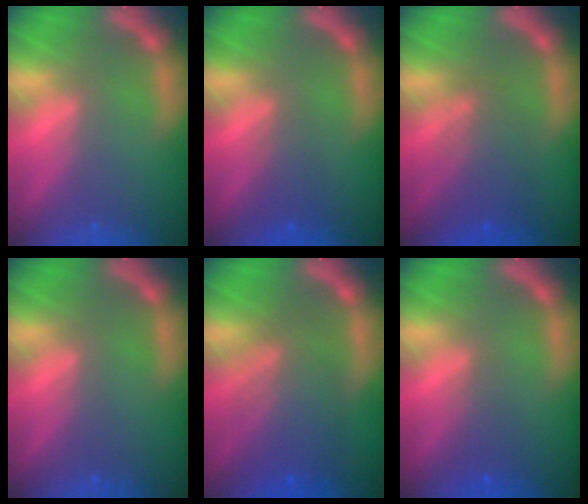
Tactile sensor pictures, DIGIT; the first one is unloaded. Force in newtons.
{"total": 1.9}
{"total": 4.6}
{"total": 0.0}
{"total": 7.1}
{"total": 2.0}